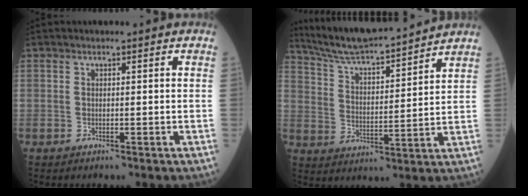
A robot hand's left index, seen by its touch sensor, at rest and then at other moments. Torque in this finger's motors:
{"motor_torque": [-0.06, -0.70, 0.18, 0.12]}